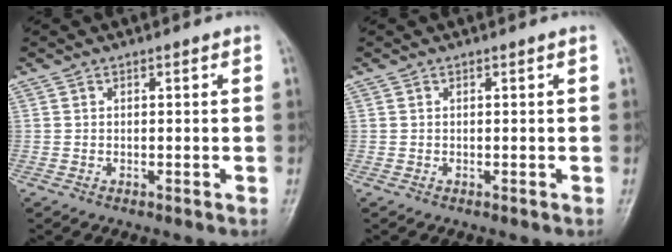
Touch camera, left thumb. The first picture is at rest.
{"total": 0.0}